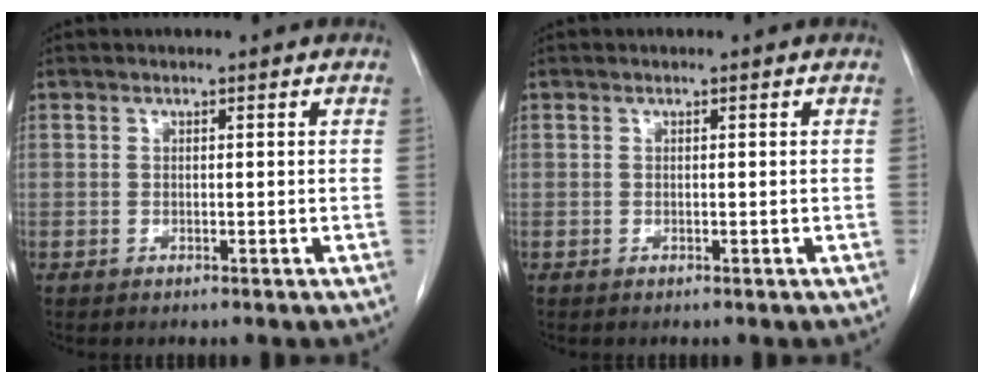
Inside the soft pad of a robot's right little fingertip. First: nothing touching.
{"total": 0.0}